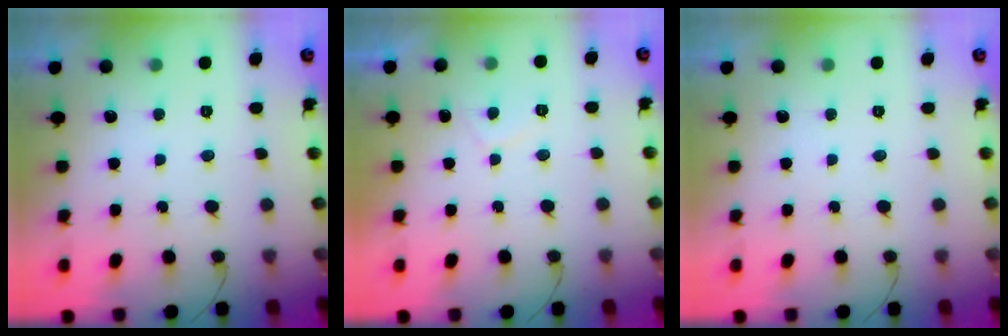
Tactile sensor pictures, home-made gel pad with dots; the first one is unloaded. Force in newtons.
{"total": 1.3, "press": 1.2, "slide": 0.6}
{"total": 0.0}